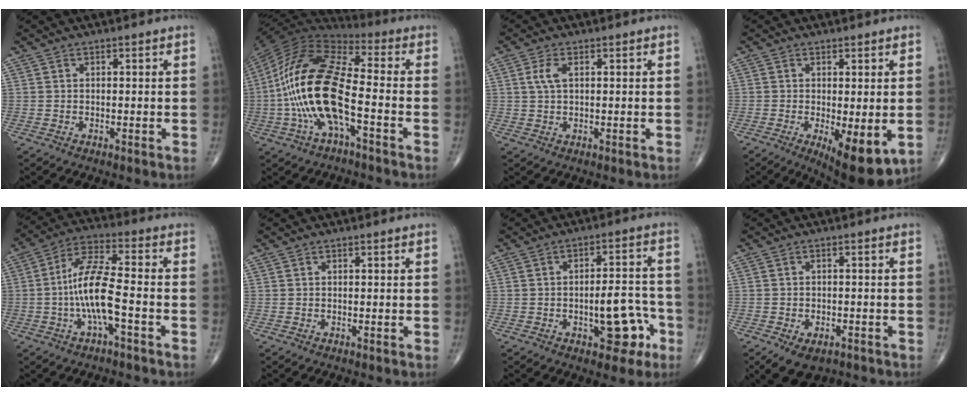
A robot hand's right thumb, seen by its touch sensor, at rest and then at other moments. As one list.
[{"total": 19.7, "force": [-4.2, 7.3, 17.8], "torque": [-0.373, 0.033, -0.081]}, {"total": 2.9, "force": [0.8, 1.3, 2.5], "torque": [-0.060, 0.006, 0.017]}, {"total": 9.9, "force": [-2.6, 3.4, 9.0], "torque": [-0.128, -0.025, -0.030]}, {"total": 11.0, "force": [-2.7, 2.7, 10.3], "torque": [-0.217, 0.037, -0.052]}, {"total": 0.0}, {"total": 10.2, "force": [-3.8, 4.8, 8.3], "torque": [-0.083, 0.037, -0.047]}, {"total": 6.6, "force": [-3.9, 3.9, 3.7], "torque": [-0.053, 0.008, -0.054]}]